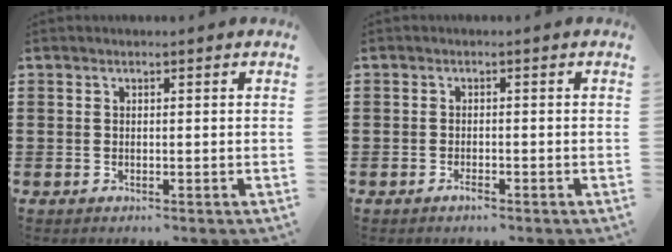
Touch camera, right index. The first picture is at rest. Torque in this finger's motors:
{"motor_torque": [0.36, 0.69, -0.28, -0.19]}